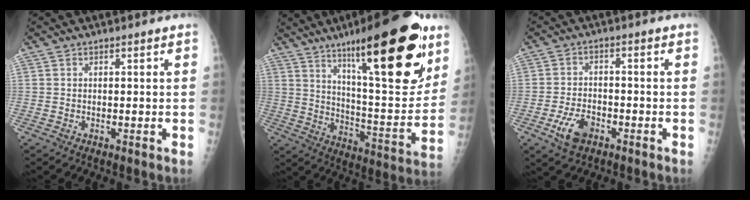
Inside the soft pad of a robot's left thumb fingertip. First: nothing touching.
{"total": 27.1, "force": [15.2, 6.6, 21.5], "torque": [-0.291, -0.063, 0.239]}
{"total": 6.3, "force": [-3.2, 3.8, 4.0], "torque": [-0.072, 0.014, -0.055]}